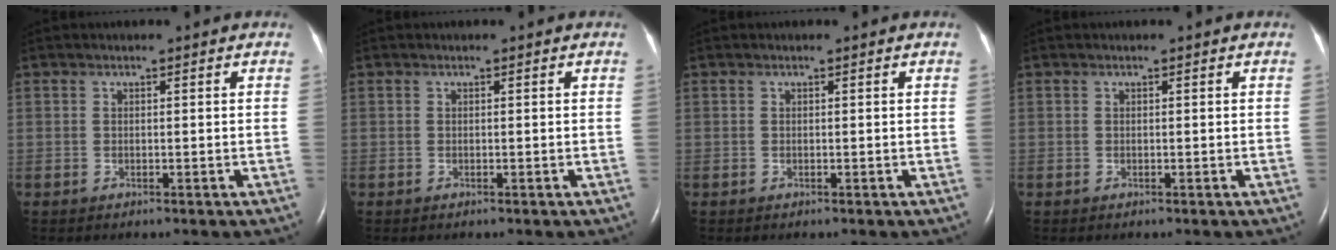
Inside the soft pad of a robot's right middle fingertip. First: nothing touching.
{"total": 0.0}
{"total": 0.0}
{"total": 0.0}